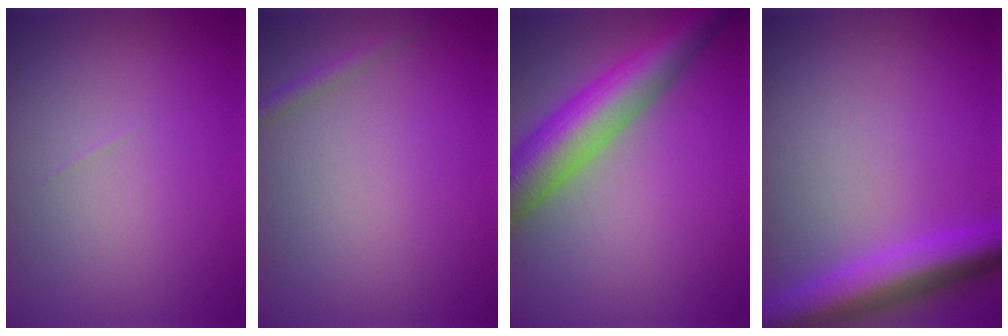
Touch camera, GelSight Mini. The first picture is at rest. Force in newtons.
{"total": 1.1, "press": 1.1, "slide": 0.1}
{"total": 7.8, "press": 7.8, "slide": 0.3}
{"total": 6.3, "press": 6.3, "slide": 0.3}